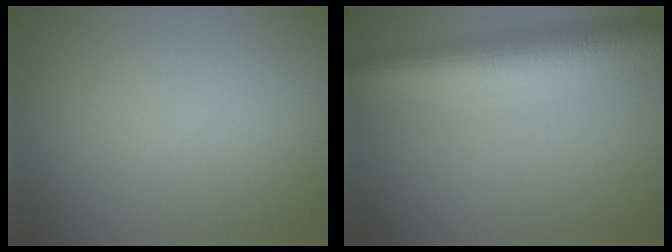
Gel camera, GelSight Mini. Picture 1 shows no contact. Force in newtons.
{"total": 11.0, "press": 11.0, "slide": 0.7}